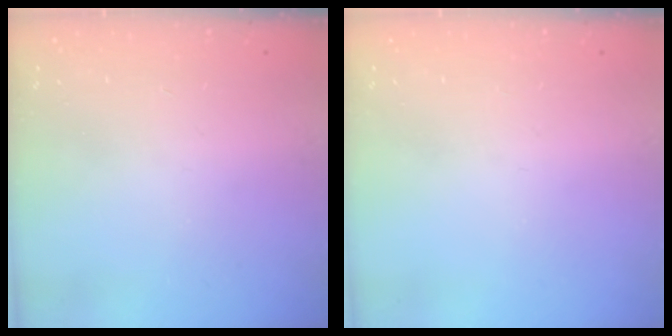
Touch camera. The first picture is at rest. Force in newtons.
{"total": 0.0}